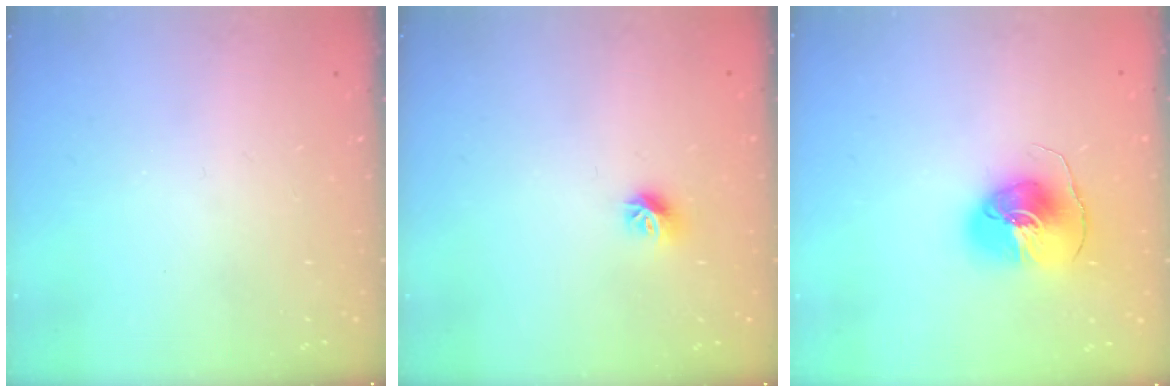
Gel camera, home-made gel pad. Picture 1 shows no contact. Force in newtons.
{"total": 8.0, "press": 7.9, "slide": 0.6}
{"total": 9.9, "press": 9.9, "slide": 1.3}